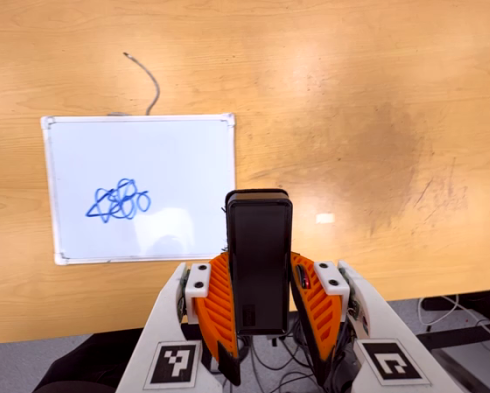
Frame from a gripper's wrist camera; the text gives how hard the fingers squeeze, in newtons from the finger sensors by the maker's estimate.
{"total": 4.1, "left": 2.7, "right": 5.4}